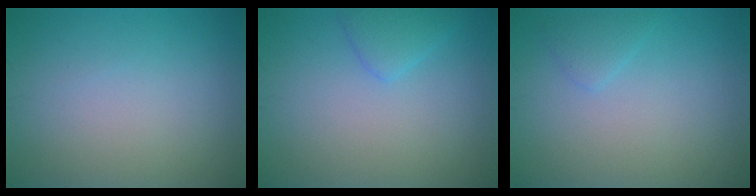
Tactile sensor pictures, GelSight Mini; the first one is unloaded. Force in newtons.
{"total": 1.9, "press": 1.9, "slide": 0.2}
{"total": 1.3, "press": 1.3, "slide": 0.1}